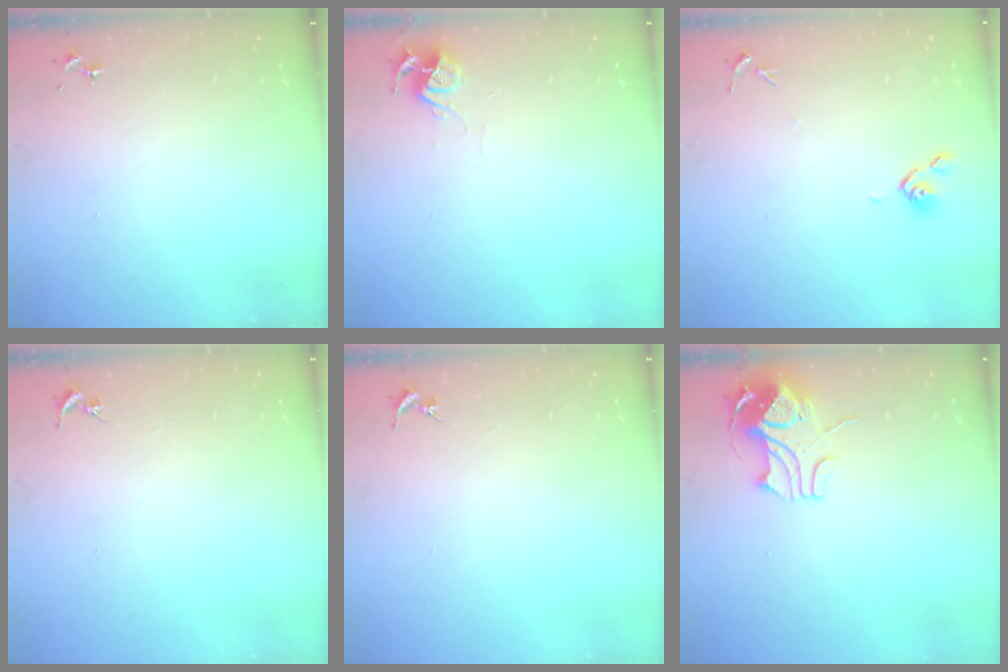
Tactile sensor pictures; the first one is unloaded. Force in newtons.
{"total": 6.0, "press": 6.0, "slide": 0.6}
{"total": 5.8, "press": 5.8, "slide": 0.7}
{"total": 0.0}
{"total": 0.0}
{"total": 10.3, "press": 10.2, "slide": 0.9}